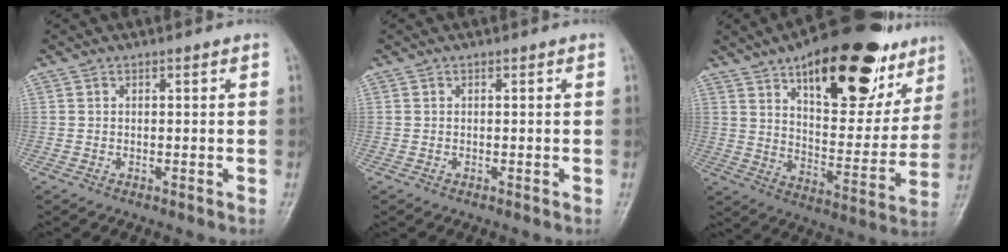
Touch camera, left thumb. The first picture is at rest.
{"total": 0.0}
{"total": 27.1, "force": [15.8, 11.6, 18.8], "torque": [-0.228, -0.043, 0.239]}